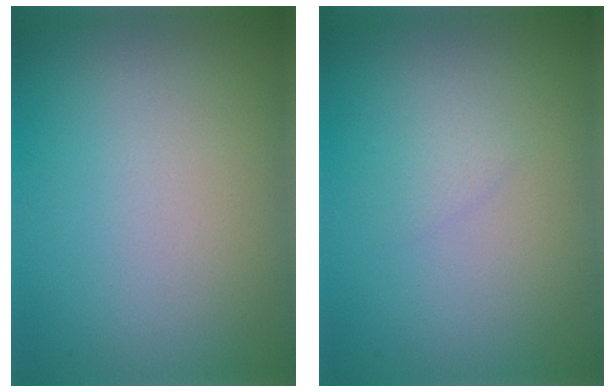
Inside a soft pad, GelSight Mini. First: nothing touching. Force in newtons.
{"total": 0.7, "press": 0.7, "slide": 0.1}